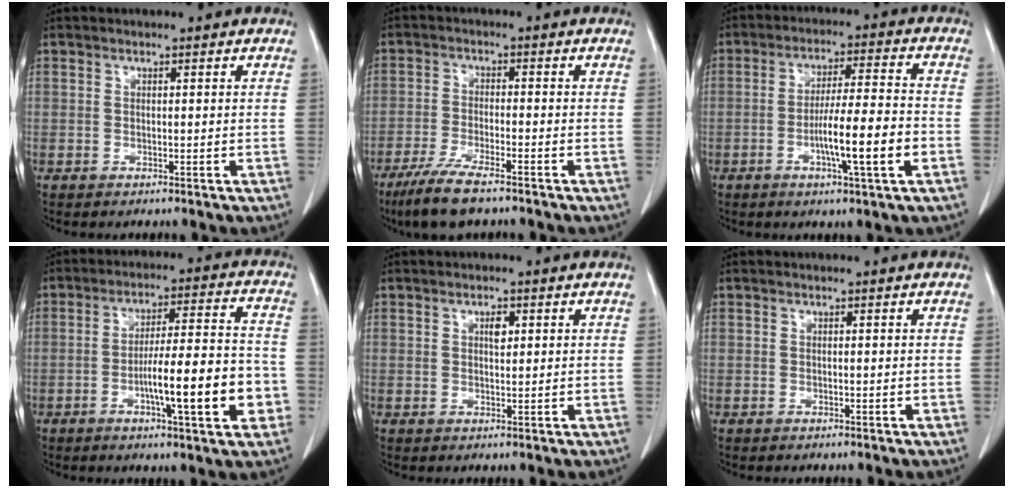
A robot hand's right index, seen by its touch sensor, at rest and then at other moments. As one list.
[{"total": 8.3, "force": [-6.1, 1.1, 5.4], "torque": [-0.101, -0.021, -0.103]}, {"total": 10.3, "force": [-3.2, 0.1, 9.8], "torque": [-0.165, -0.003, -0.056]}, {"total": 13.2, "force": [-3.9, 1.6, 12.5], "torque": [-0.197, 0.008, -0.058]}, {"total": 1.7, "force": [0.6, 0.7, 1.5], "torque": [-0.025, 0.000, 0.011]}, {"total": 0.0}]